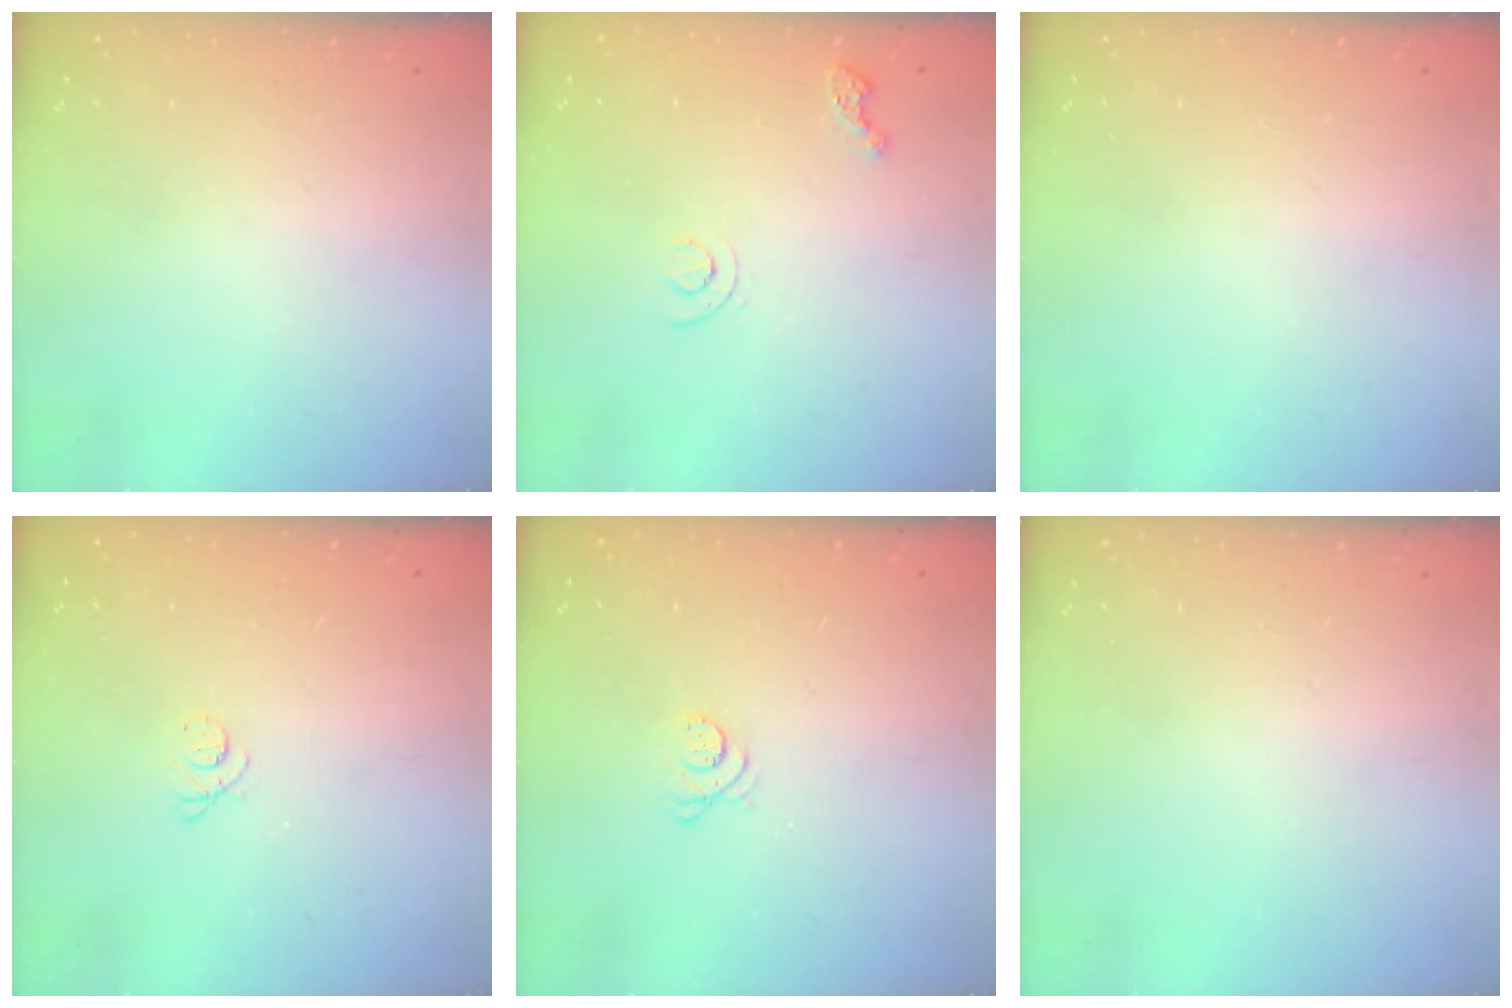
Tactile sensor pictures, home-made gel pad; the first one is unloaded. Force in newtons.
{"total": 5.1, "press": 5.1, "slide": 0.5}
{"total": 0.0}
{"total": 2.3, "press": 2.3, "slide": 0.3}
{"total": 3.3, "press": 3.3, "slide": 0.5}
{"total": 0.0}